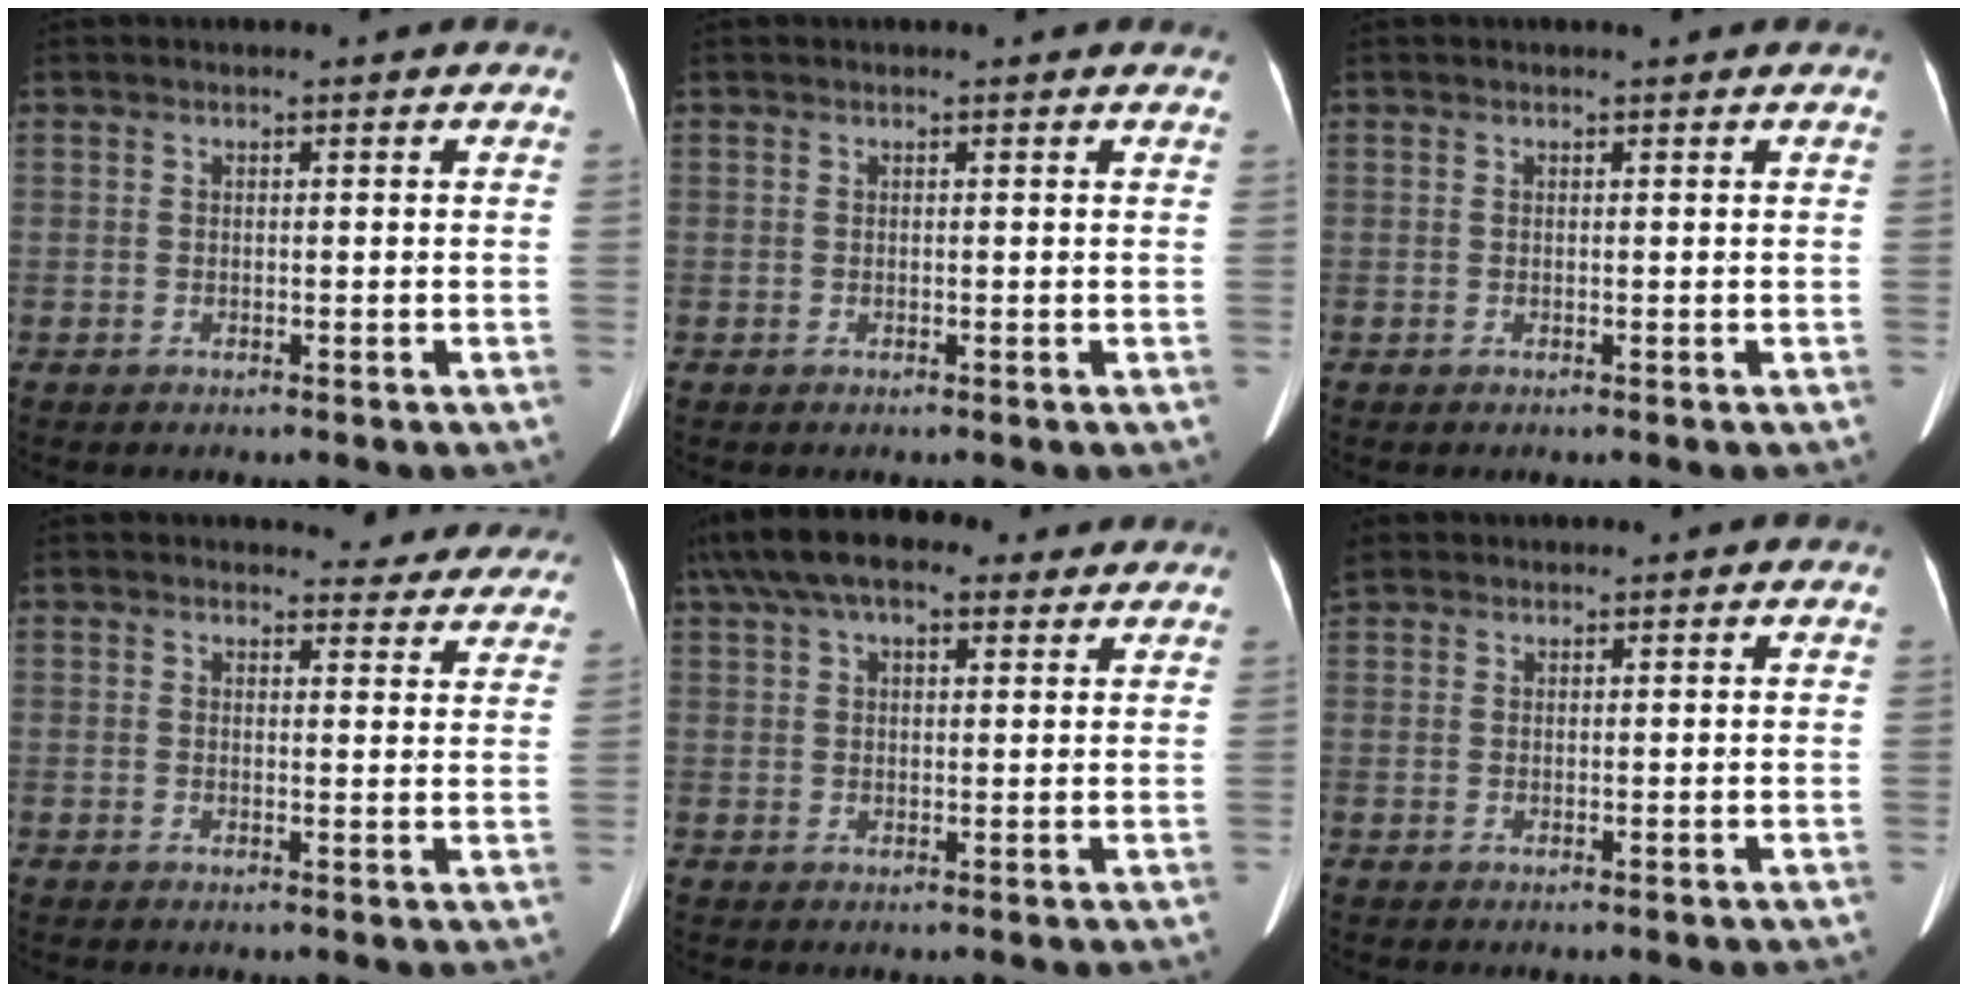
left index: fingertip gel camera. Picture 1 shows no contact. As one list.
[{"total": 1.7, "force": [1.6, 0.4, 0.5], "torque": [-0.011, 0.003, 0.004]}, {"total": 1.1, "force": [0.9, 0.0, 0.6], "torque": [-0.004, 0.004, 0.013]}, {"total": 9.1, "force": [8.7, 2.4, 0.7], "torque": [0.029, -0.017, 0.074]}, {"total": 12.8, "force": [9.2, 4.8, 7.5], "torque": [-0.143, 0.069, 0.154]}, {"total": 3.2, "force": [2.5, 1.8, 0.8], "torque": [-0.027, 0.021, 0.052]}]